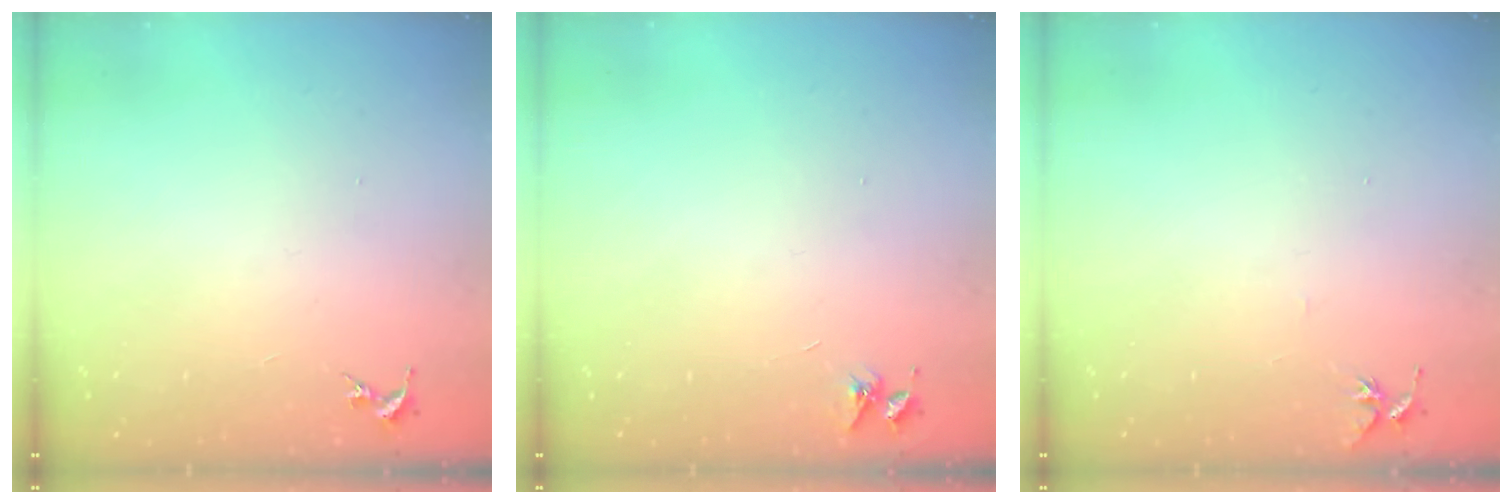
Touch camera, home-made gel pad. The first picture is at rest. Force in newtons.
{"total": 3.6, "press": 3.6, "slide": 0.5}
{"total": 4.9, "press": 4.8, "slide": 0.5}